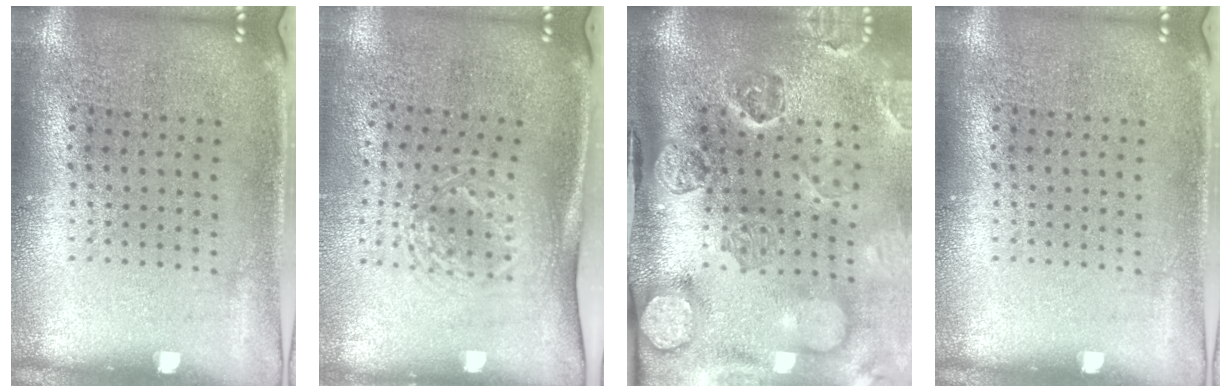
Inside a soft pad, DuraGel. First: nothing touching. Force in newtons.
{"total": 1.6, "press": 1.3, "slide": 1.0}
{"total": 4.8, "press": 3.5, "slide": 3.3}
{"total": 0.0}